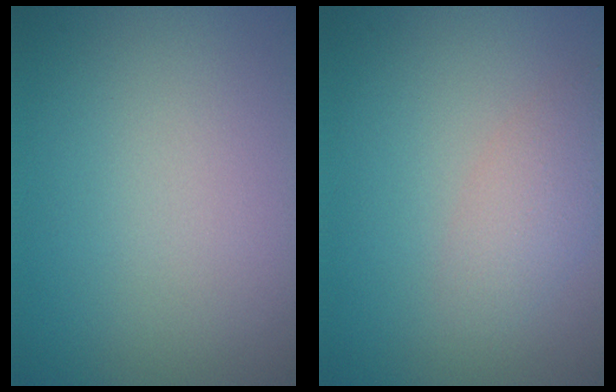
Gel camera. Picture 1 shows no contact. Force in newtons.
{"total": 2.3, "press": 2.3, "slide": 0.1}